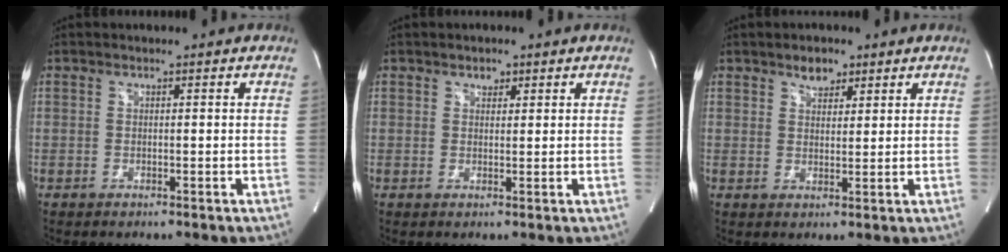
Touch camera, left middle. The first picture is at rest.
{"total": 1.4, "force": [0.9, 0.9, 0.6], "torque": [-0.008, 0.000, 0.013]}
{"total": 3.1, "force": [2.2, 1.7, 1.4], "torque": [-0.026, 0.003, 0.038]}